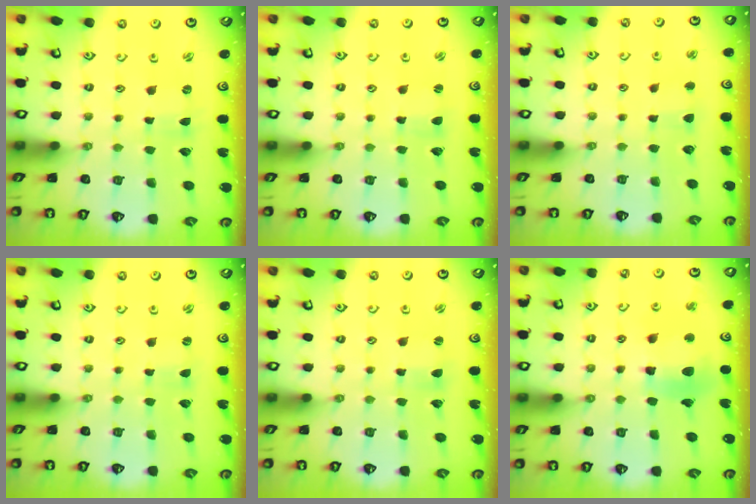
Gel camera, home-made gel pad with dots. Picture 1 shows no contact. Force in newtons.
{"total": 0.9, "press": 0.9, "slide": 0.2}
{"total": 2.8, "press": 2.8, "slide": 0.4}
{"total": 0.0}
{"total": 1.1, "press": 1.0, "slide": 0.3}
{"total": 11.3, "press": 11.2, "slide": 1.6}